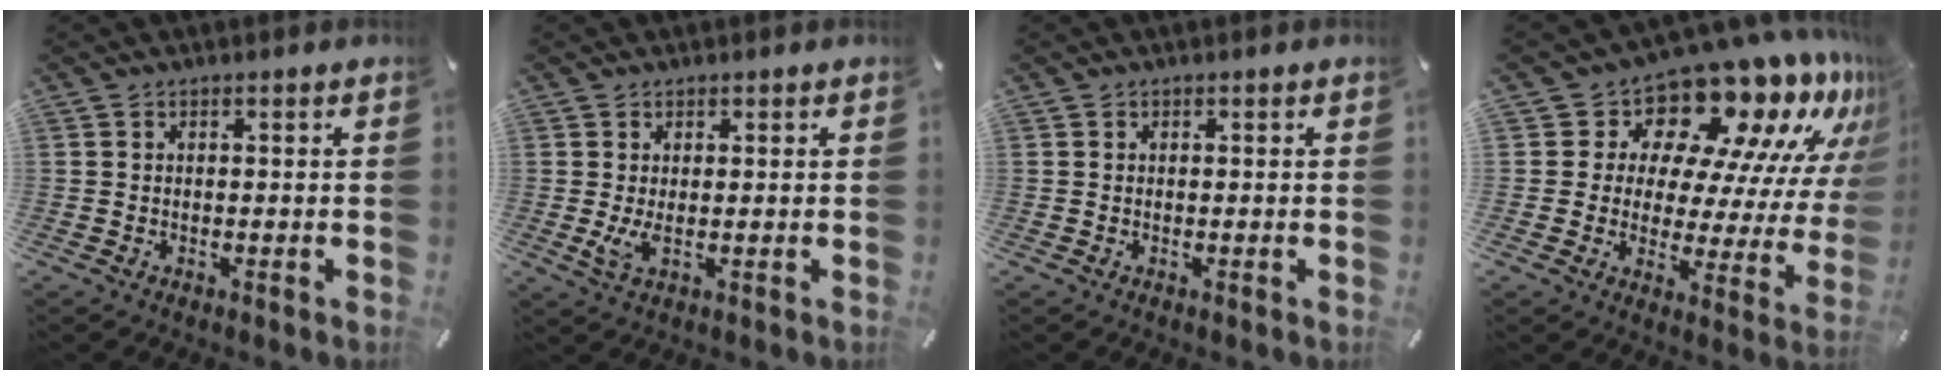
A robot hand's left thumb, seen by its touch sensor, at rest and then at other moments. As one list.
[{"total": 3.9, "force": [0.3, 2.0, 3.4], "torque": [-0.067, -0.006, 0.003]}, {"total": 0.0}, {"total": 14.6, "force": [12.1, 6.4, 5.3], "torque": [-0.061, -0.138, 0.193]}]